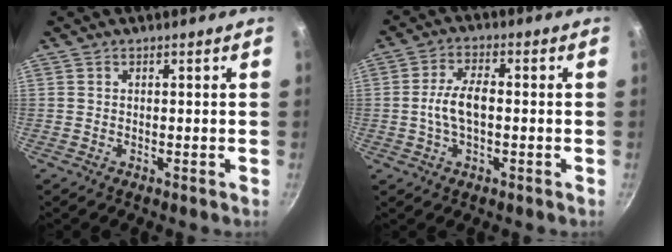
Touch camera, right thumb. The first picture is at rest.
{"total": 6.9, "force": [-0.5, 3.3, 6.0], "torque": [-0.112, 0.019, -0.014]}